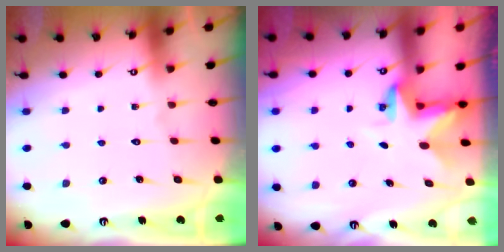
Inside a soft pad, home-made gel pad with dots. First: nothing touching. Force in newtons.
{"total": 3.0, "press": 3.0, "slide": 0.2}